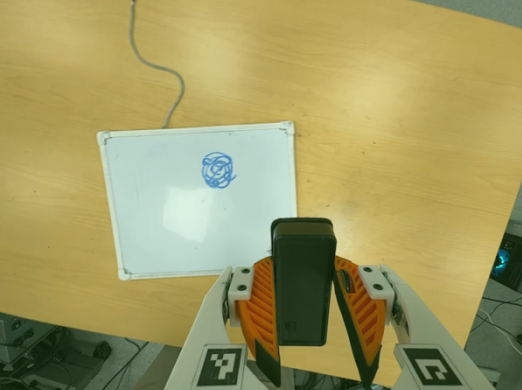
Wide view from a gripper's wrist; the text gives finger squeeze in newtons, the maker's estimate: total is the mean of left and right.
{"total": 4.7, "left": 3.6, "right": 5.8}